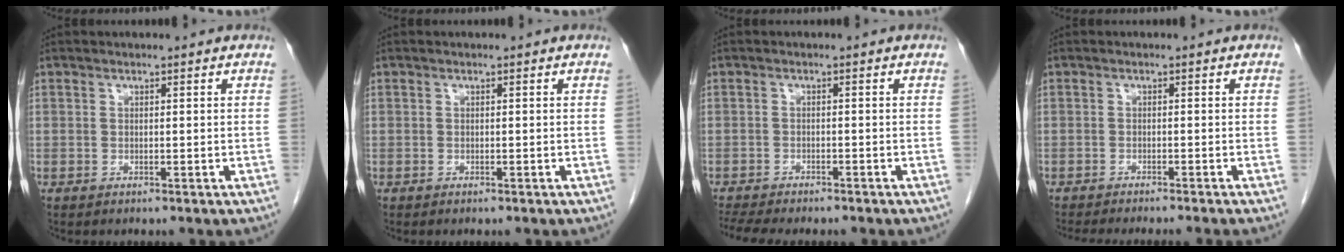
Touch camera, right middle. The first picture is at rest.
{"total": 0.0}
{"total": 8.9, "force": [-7.7, 1.7, 4.0], "torque": [-0.058, 0.001, -0.111]}
{"total": 9.0, "force": [-8.1, -0.3, 3.9], "torque": [-0.028, -0.020, -0.112]}